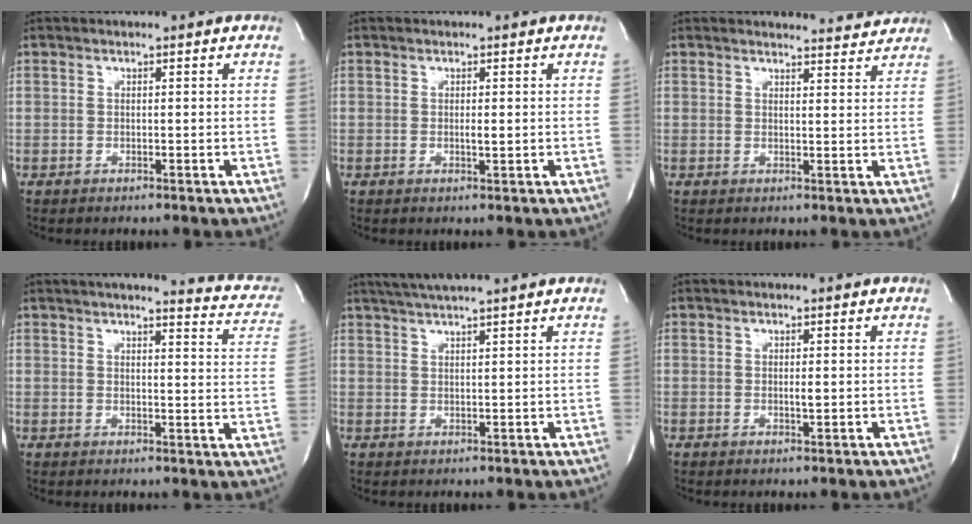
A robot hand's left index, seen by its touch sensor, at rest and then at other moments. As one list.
[{"total": 1.1, "force": [-0.7, 0.0, 0.8], "torque": [-0.018, -0.007, -0.011]}, {"total": 4.5, "force": [4.5, 0.4, -0.2], "torque": [0.000, -0.013, 0.040]}, {"total": 12.2, "force": [10.3, 2.3, 6.1], "torque": [-0.058, -0.023, 0.091]}, {"total": 6.5, "force": [5.4, -1.0, 3.5], "torque": [-0.059, 0.019, 0.083]}, {"total": 1.0, "force": [-0.7, 0.0, 0.6], "torque": [-0.015, -0.007, -0.011]}]